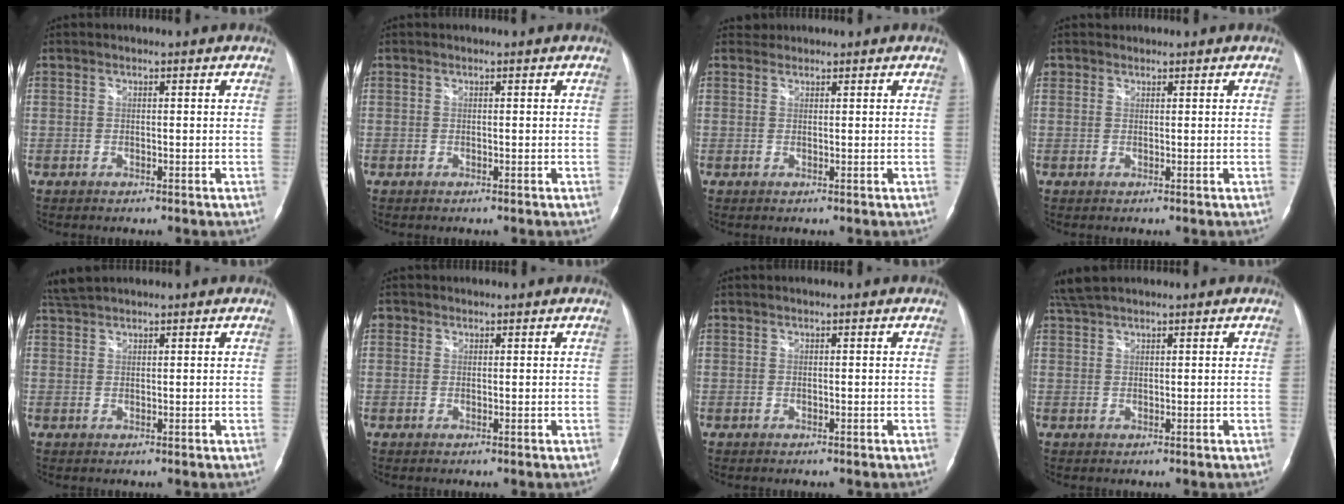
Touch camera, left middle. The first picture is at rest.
{"total": 0.0}
{"total": 1.2, "force": [1.1, 0.4, -0.5], "torque": [0.002, 0.008, 0.018]}
{"total": 1.1, "force": [0.8, 0.7, -0.1], "torque": [0.005, 0.006, 0.012]}
{"total": 2.9, "force": [2.7, 0.2, 0.8], "torque": [-0.026, 0.018, 0.058]}
{"total": 1.3, "force": [0.6, 1.1, 0.1], "torque": [0.006, 0.003, 0.008]}
{"total": 0.0}
{"total": 3.9, "force": [3.5, 0.6, 1.6], "torque": [-0.040, 0.023, 0.072]}